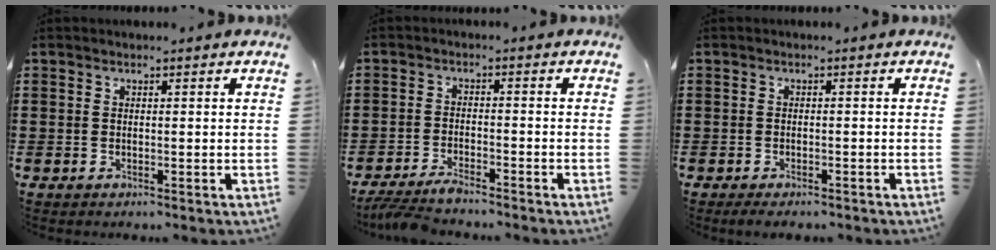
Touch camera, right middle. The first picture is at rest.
{"total": 3.4, "force": [-3.1, 0.1, 1.3], "torque": [-0.038, -0.008, -0.066]}
{"total": 1.2, "force": [-1.1, 0.2, 0.3], "torque": [-0.008, -0.002, -0.022]}